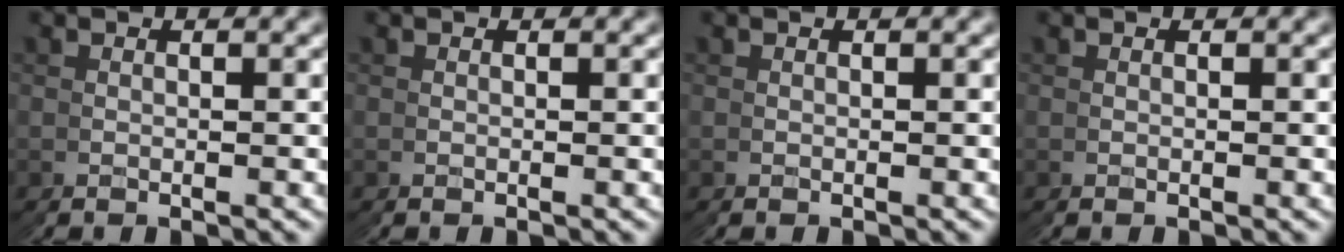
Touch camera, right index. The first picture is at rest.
{"total": 0.0}
{"total": 0.0}
{"total": 0.0}